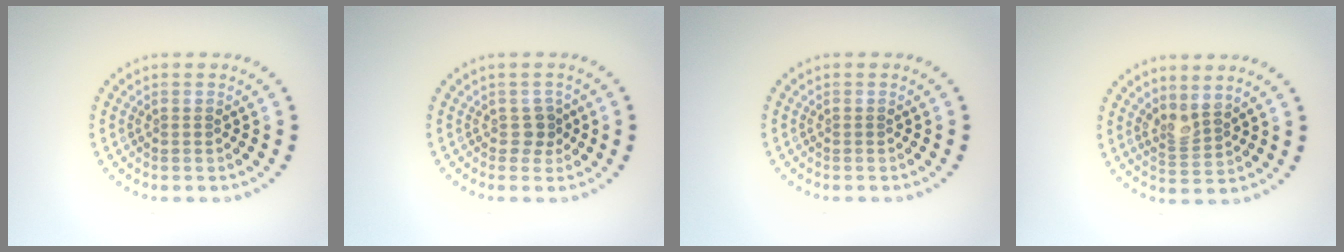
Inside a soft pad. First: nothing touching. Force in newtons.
{"total": 1.2, "press": 1.0, "slide": 0.8}
{"total": 0.0}
{"total": 2.0, "press": 1.6, "slide": 1.3}